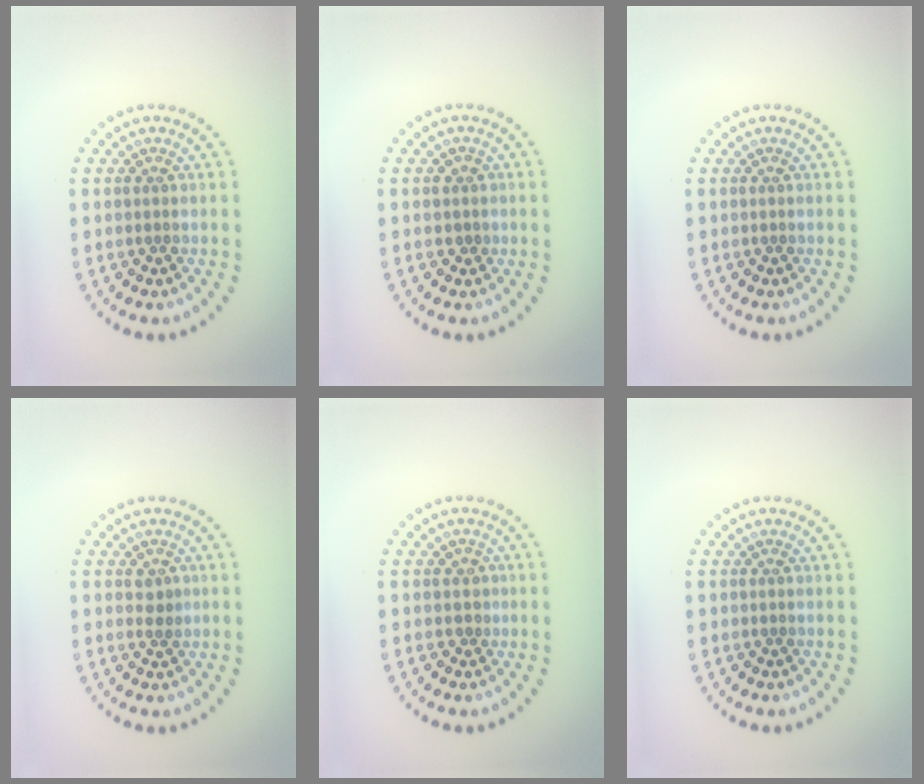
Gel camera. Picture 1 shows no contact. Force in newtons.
{"total": 1.0, "press": 0.9, "slide": 0.5}
{"total": 0.0}
{"total": 1.1, "press": 1.1, "slide": 0.3}
{"total": 0.8, "press": 0.4, "slide": 0.7}
{"total": 0.0}